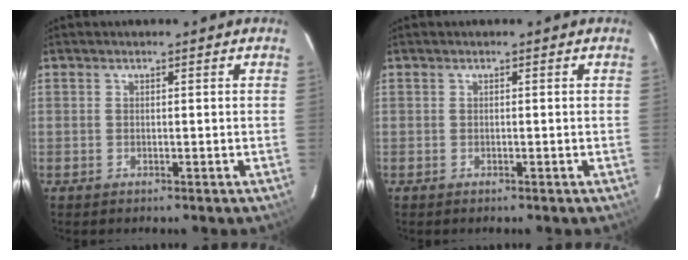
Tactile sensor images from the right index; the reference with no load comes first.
{"total": 0.0}